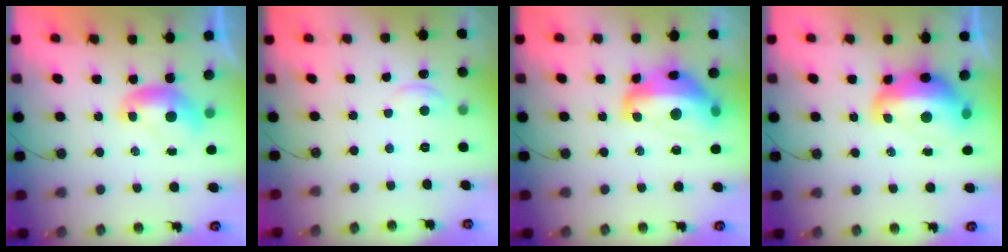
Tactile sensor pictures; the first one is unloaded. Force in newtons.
{"total": 2.5, "press": 2.5, "slide": 0.2}
{"total": 11.2, "press": 11.0, "slide": 1.8}
{"total": 8.3, "press": 8.2, "slide": 1.3}